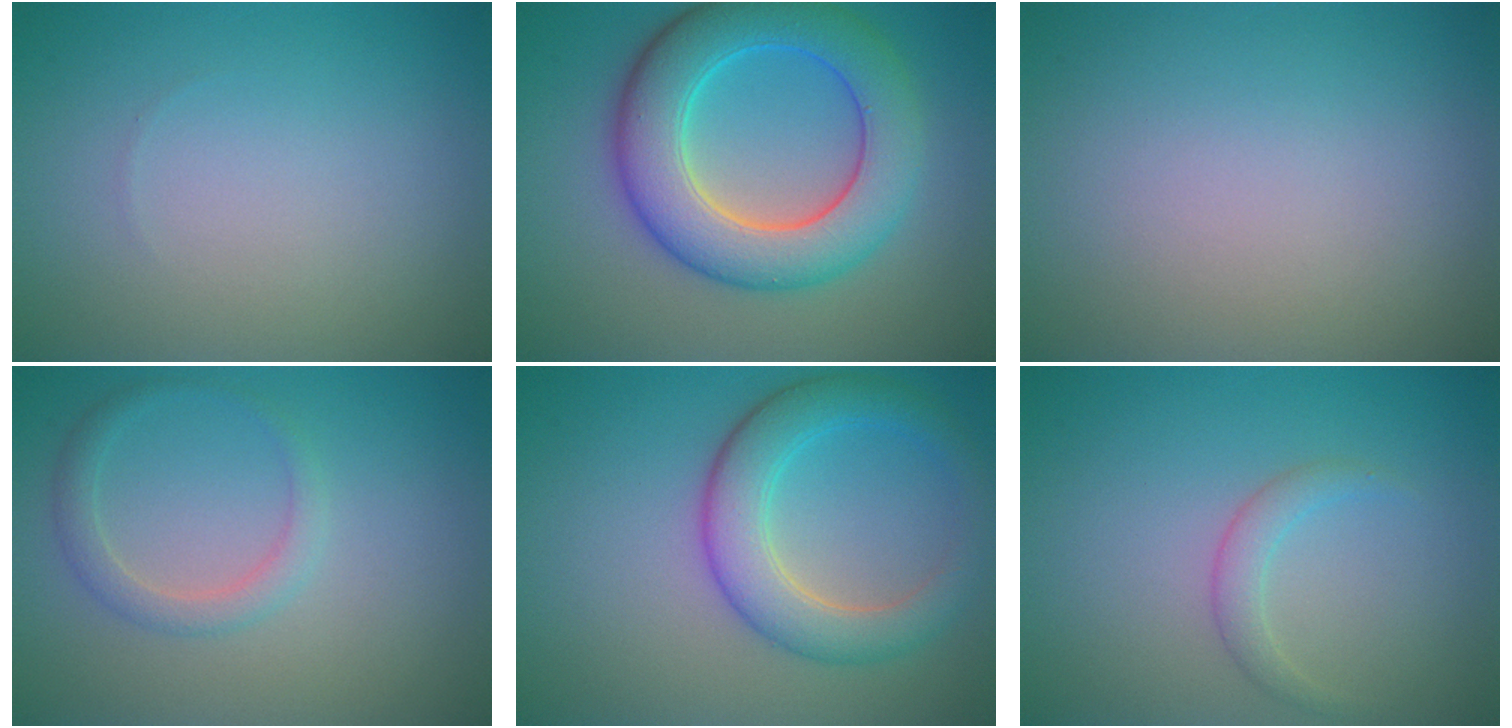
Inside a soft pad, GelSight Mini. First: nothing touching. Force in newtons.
{"total": 8.7, "press": 8.7, "slide": 0.2}
{"total": 0.0}
{"total": 1.9, "press": 1.9, "slide": 0.1}
{"total": 5.2, "press": 5.2, "slide": 0.1}
{"total": 1.6, "press": 1.6, "slide": 0.0}